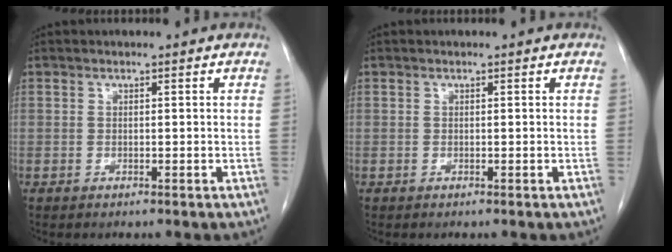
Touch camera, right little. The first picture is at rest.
{"total": 0.0}